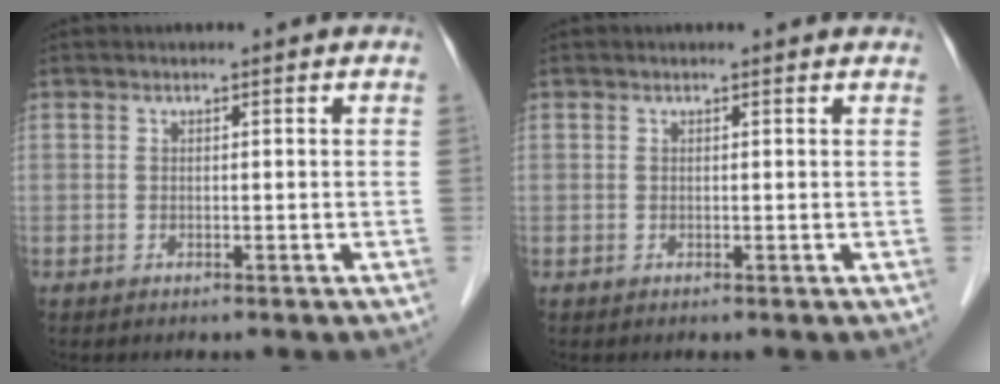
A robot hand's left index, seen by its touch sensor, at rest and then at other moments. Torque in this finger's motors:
{"motor_torque": [0.00, 0.04, -0.30, 0.00]}